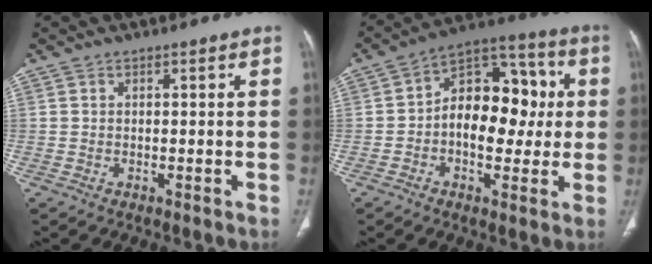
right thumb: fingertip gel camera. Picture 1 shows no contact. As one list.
[{"total": 15.7, "force": [0.1, 10.1, 12.1], "torque": [-0.134, 0.038, -0.004]}]